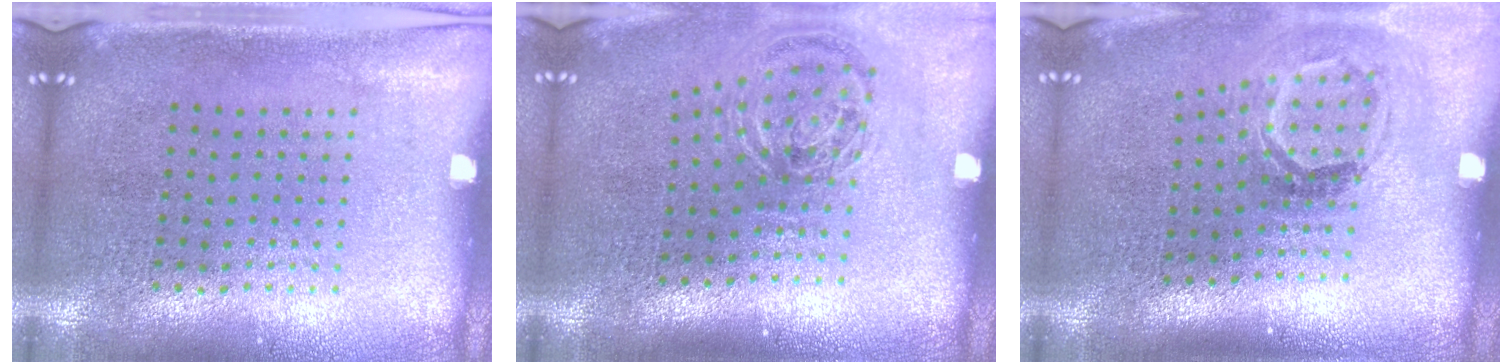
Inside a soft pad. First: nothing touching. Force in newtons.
{"total": 1.2, "press": 1.0, "slide": 0.6}
{"total": 1.8, "press": 1.2, "slide": 1.4}